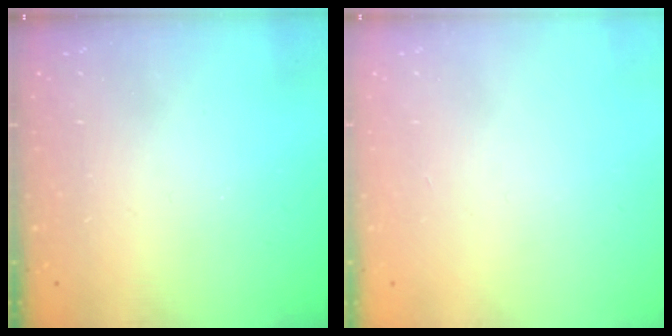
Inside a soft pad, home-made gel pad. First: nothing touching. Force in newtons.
{"total": 0.0}